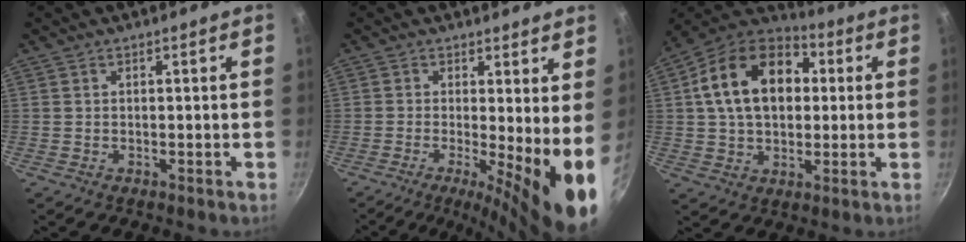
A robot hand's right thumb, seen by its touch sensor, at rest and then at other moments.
{"total": 10.9, "force": [-0.9, 2.3, 10.6], "torque": [-0.143, -0.020, -0.015]}
{"total": 18.8, "force": [3.3, 13.0, 13.2], "torque": [-0.198, 0.030, 0.040]}